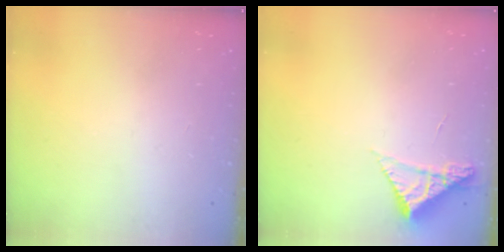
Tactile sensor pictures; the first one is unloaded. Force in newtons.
{"total": 4.9, "press": 4.9, "slide": 0.4}